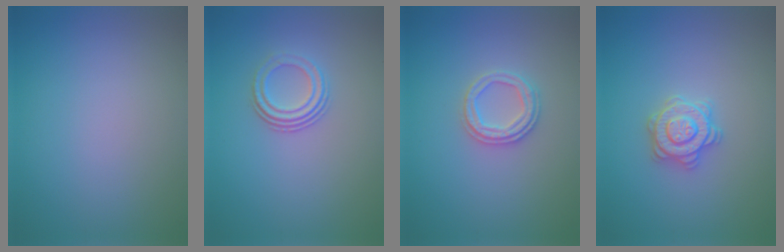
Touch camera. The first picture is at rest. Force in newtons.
{"total": 3.1, "press": 2.1, "slide": 2.4}
{"total": 2.5, "press": 2.4, "slide": 0.6}
{"total": 2.9, "press": 2.8, "slide": 0.6}